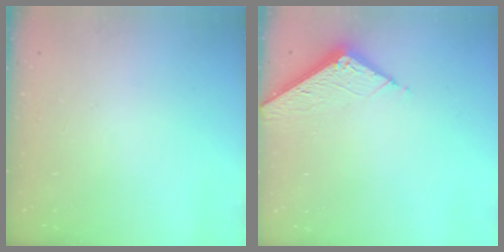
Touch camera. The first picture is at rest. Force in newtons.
{"total": 6.8, "press": 6.8, "slide": 0.5}